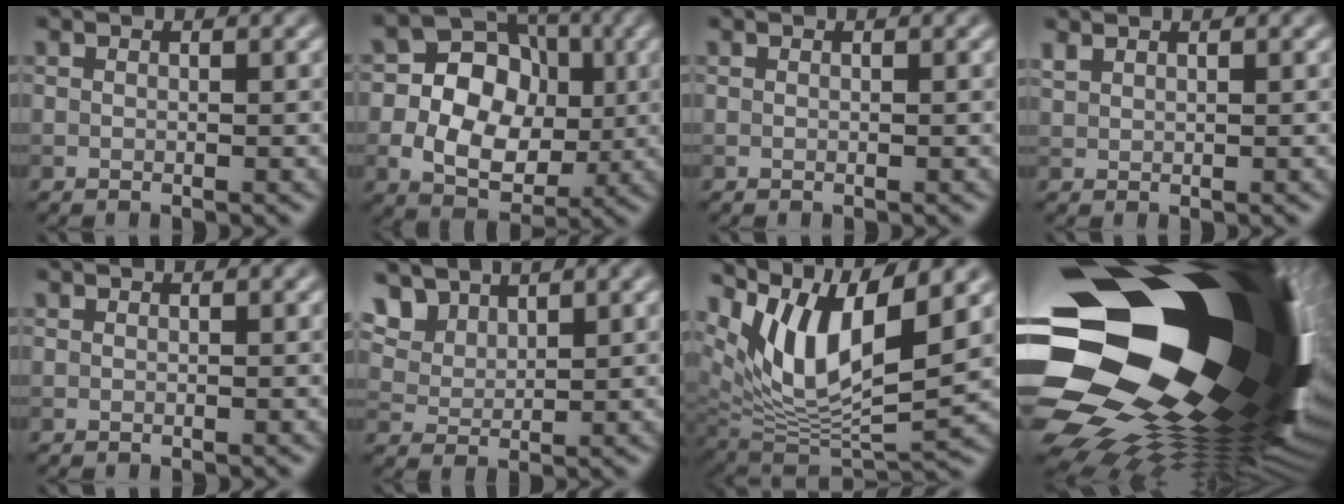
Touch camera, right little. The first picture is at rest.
{"total": 10.6, "force": [-0.2, 8.8, 5.8], "torque": [-0.083, 0.008, -0.019]}
{"total": 0.0}
{"total": 1.0, "force": [0.9, 0.2, 0.3], "torque": [-0.010, 0.002, 0.023]}
{"total": 0.0}
{"total": 4.9, "force": [3.5, 2.7, 2.1], "torque": [-0.063, -0.003, 0.081]}
{"total": 10.1, "force": [5.4, 3.8, 7.6], "torque": [-0.146, -0.005, 0.106]}
{"total": 22.5, "force": [1.1, 13.8, 17.7], "torque": [-0.305, -0.015, -0.006]}